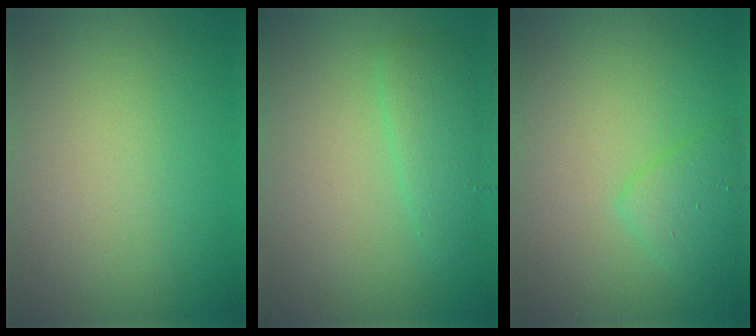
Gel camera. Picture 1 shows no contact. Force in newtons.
{"total": 2.3, "press": 2.3, "slide": 0.0}
{"total": 2.5, "press": 2.5, "slide": 0.1}